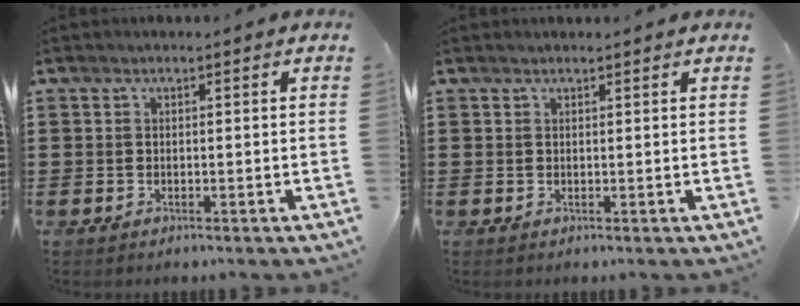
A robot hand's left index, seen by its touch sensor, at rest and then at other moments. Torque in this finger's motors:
{"motor_torque": [2.14, 0.00, -0.17, 0.01]}